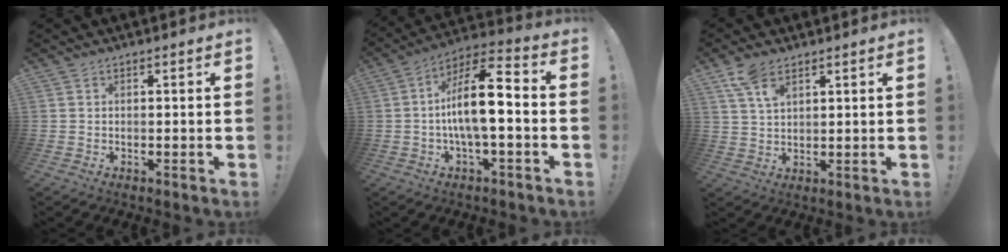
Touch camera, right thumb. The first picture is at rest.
{"total": 14.8, "force": [-1.2, 4.8, 14.0], "torque": [-0.240, 0.012, -0.025]}
{"total": 6.8, "force": [4.3, 2.9, 4.3], "torque": [-0.079, -0.017, 0.081]}